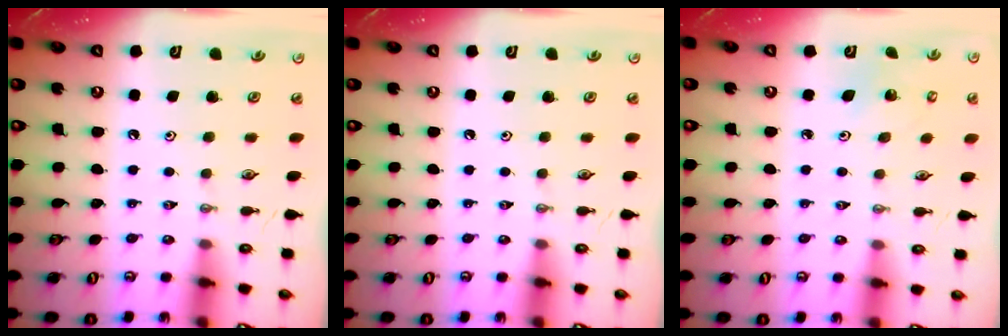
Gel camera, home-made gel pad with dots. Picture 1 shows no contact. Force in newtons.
{"total": 0.0}
{"total": 2.7, "press": 2.7, "slide": 0.2}